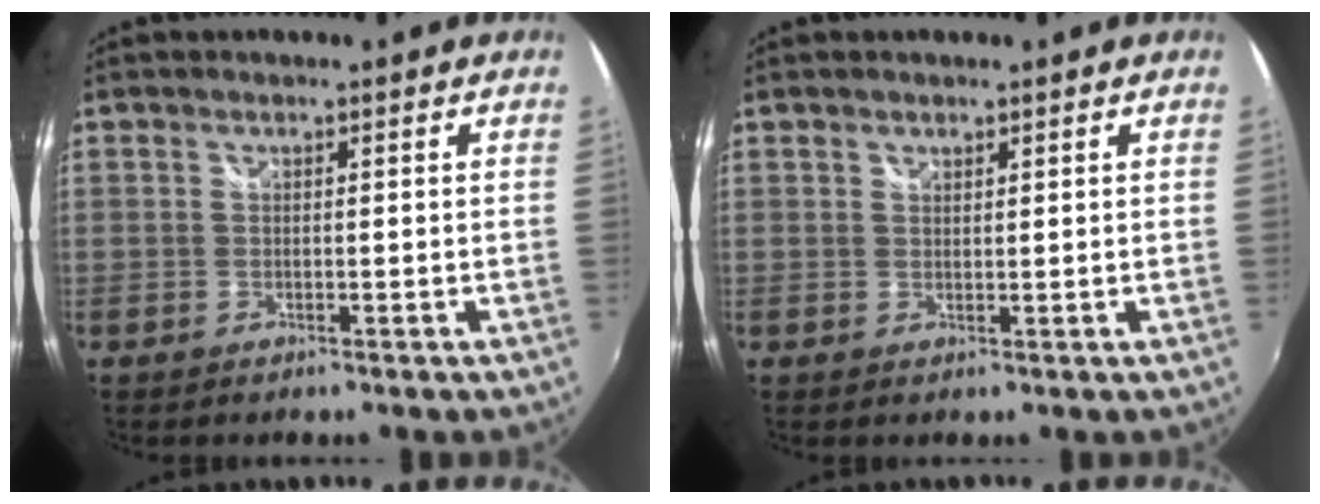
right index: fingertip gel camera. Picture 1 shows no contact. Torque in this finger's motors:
{"motor_torque": [-0.07, 0.01, -0.03, 0.00]}